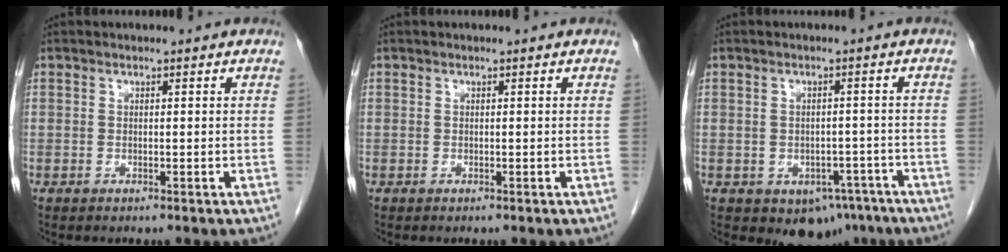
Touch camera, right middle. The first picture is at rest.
{"total": 0.0}
{"total": 7.6, "force": [-4.9, 5.0, 2.9], "torque": [-0.015, 0.013, -0.059]}